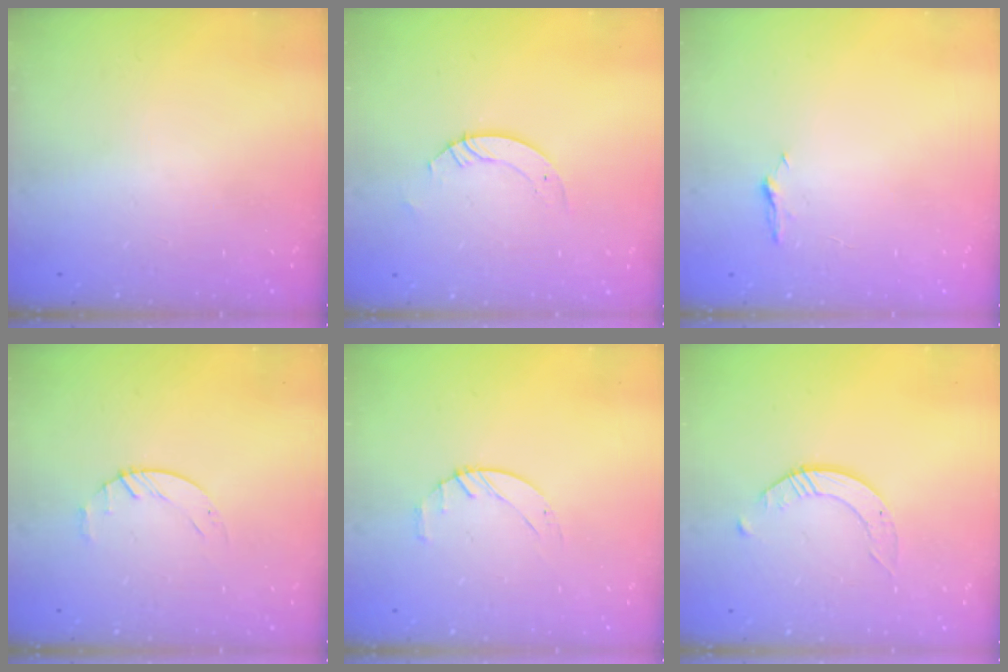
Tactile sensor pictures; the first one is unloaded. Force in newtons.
{"total": 3.7, "press": 3.7, "slide": 0.3}
{"total": 3.7, "press": 3.7, "slide": 0.5}
{"total": 2.2, "press": 2.2, "slide": 0.4}
{"total": 2.5, "press": 2.5, "slide": 0.4}
{"total": 1.6, "press": 1.6, "slide": 0.2}